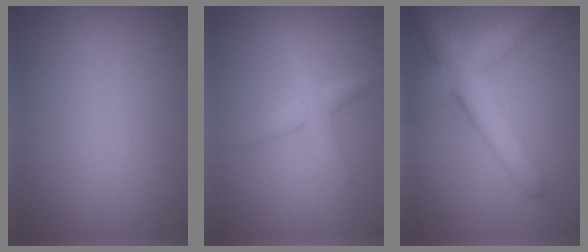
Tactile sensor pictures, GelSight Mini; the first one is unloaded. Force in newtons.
{"total": 2.3, "press": 2.3, "slide": 0.1}
{"total": 6.3, "press": 6.3, "slide": 0.2}